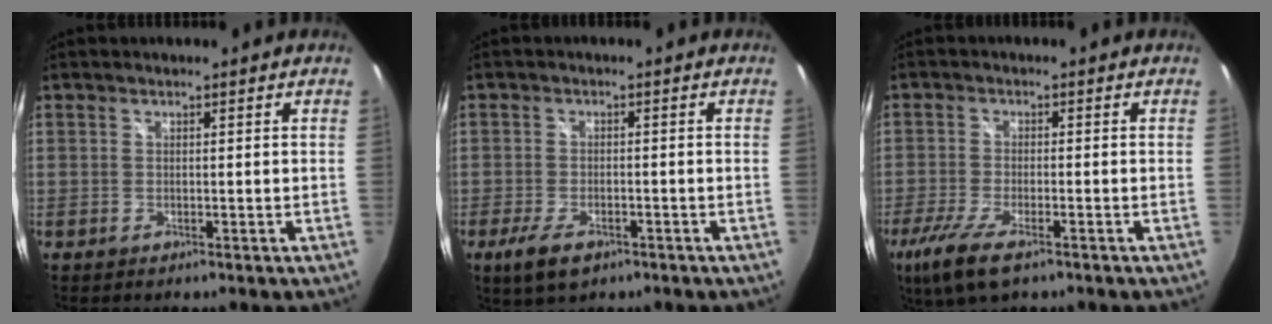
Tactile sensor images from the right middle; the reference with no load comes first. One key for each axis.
{"total": 6.1, "fx": -3.8, "fy": 2.7, "fz": 4.0, "tx": -0.099, "ty": -0.019, "tz": -0.067}
{"total": 9.0, "fx": -5.7, "fy": 2.5, "fz": 6.4, "tx": -0.156, "ty": -0.033, "tz": -0.107}